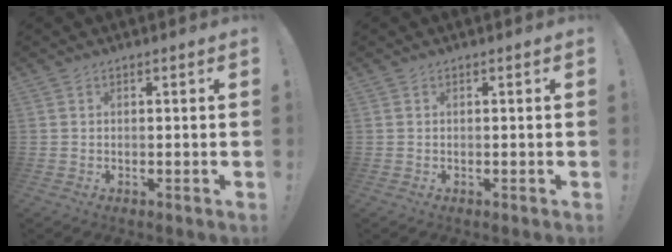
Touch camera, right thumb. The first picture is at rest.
{"total": 0.0}